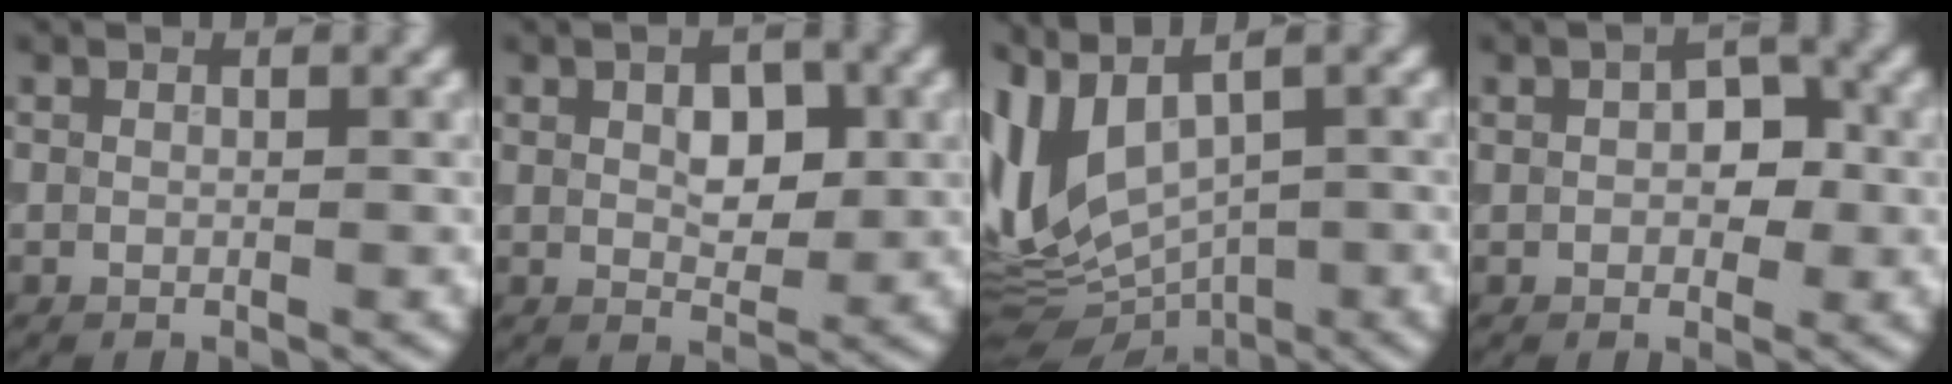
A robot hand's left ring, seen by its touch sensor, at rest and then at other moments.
{"total": 3.7, "force": [0.8, 2.1, 2.9], "torque": [-0.044, 0.000, 0.013]}
{"total": 8.7, "force": [0.7, 4.3, 7.5], "torque": [-0.166, -0.015, 0.028]}
{"total": 3.4, "force": [0.3, 2.0, 2.7], "torque": [-0.040, 0.005, 0.002]}